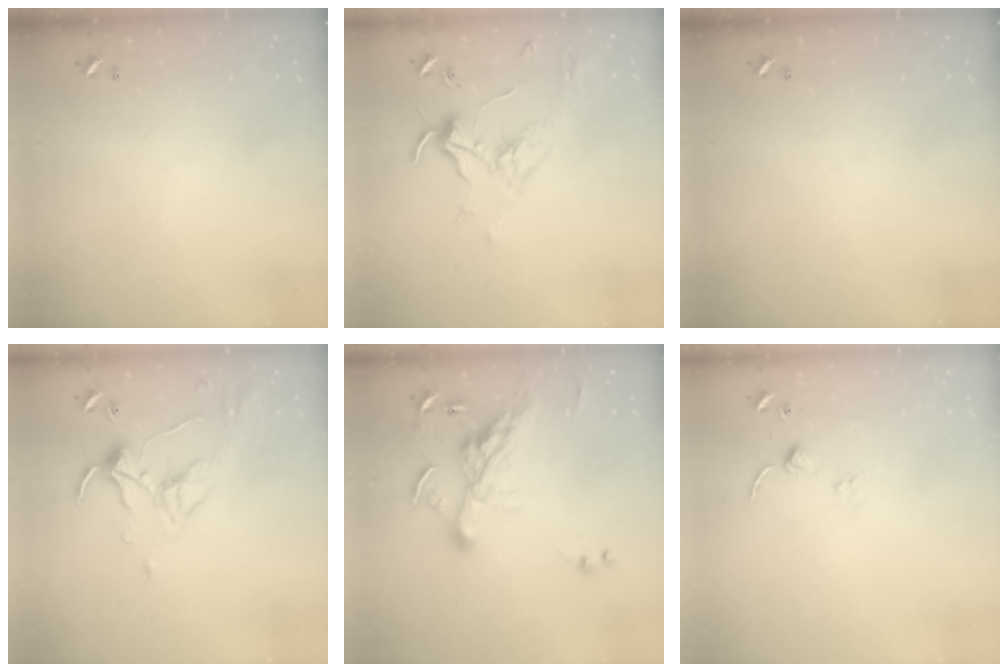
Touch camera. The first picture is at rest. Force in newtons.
{"total": 1.7, "press": 1.5, "slide": 0.9}
{"total": 0.0}
{"total": 1.7, "press": 1.5, "slide": 0.8}
{"total": 8.5, "press": 8.4, "slide": 1.3}
{"total": 3.7, "press": 3.6, "slide": 0.5}